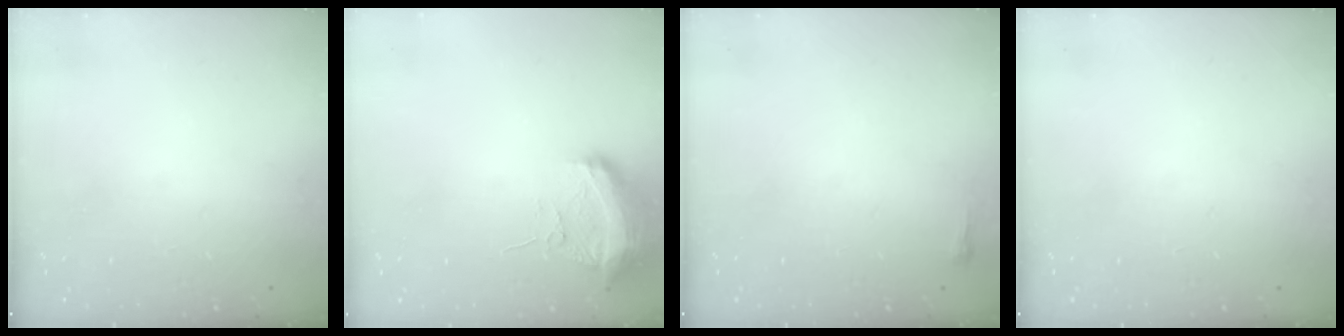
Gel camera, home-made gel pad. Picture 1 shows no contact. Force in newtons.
{"total": 10.0, "press": 10.0, "slide": 0.8}
{"total": 2.4, "press": 2.4, "slide": 0.6}
{"total": 0.0}